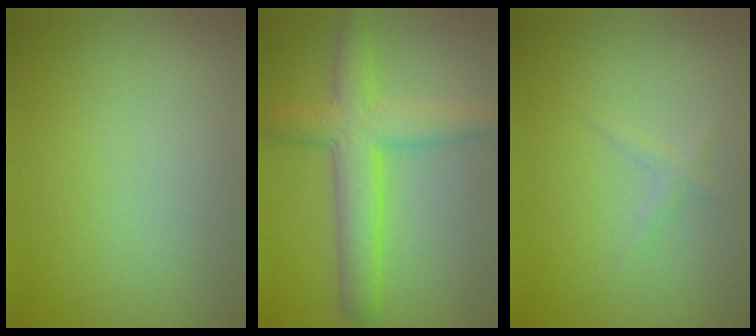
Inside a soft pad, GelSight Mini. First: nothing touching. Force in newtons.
{"total": 5.5, "press": 5.5, "slide": 0.2}
{"total": 0.8, "press": 0.8, "slide": 0.0}